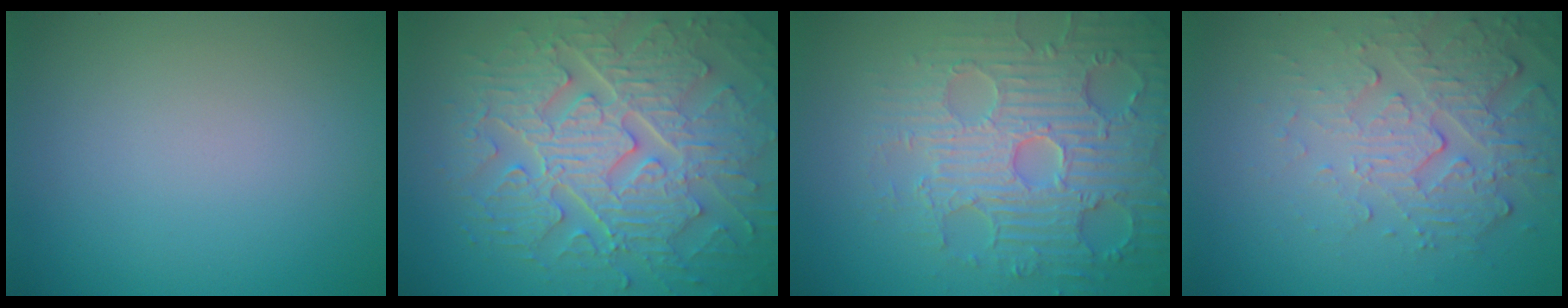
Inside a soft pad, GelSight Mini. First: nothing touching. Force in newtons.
{"total": 9.2, "press": 6.8, "slide": 6.2}
{"total": 7.0, "press": 5.9, "slide": 3.7}
{"total": 5.4, "press": 3.7, "slide": 4.0}